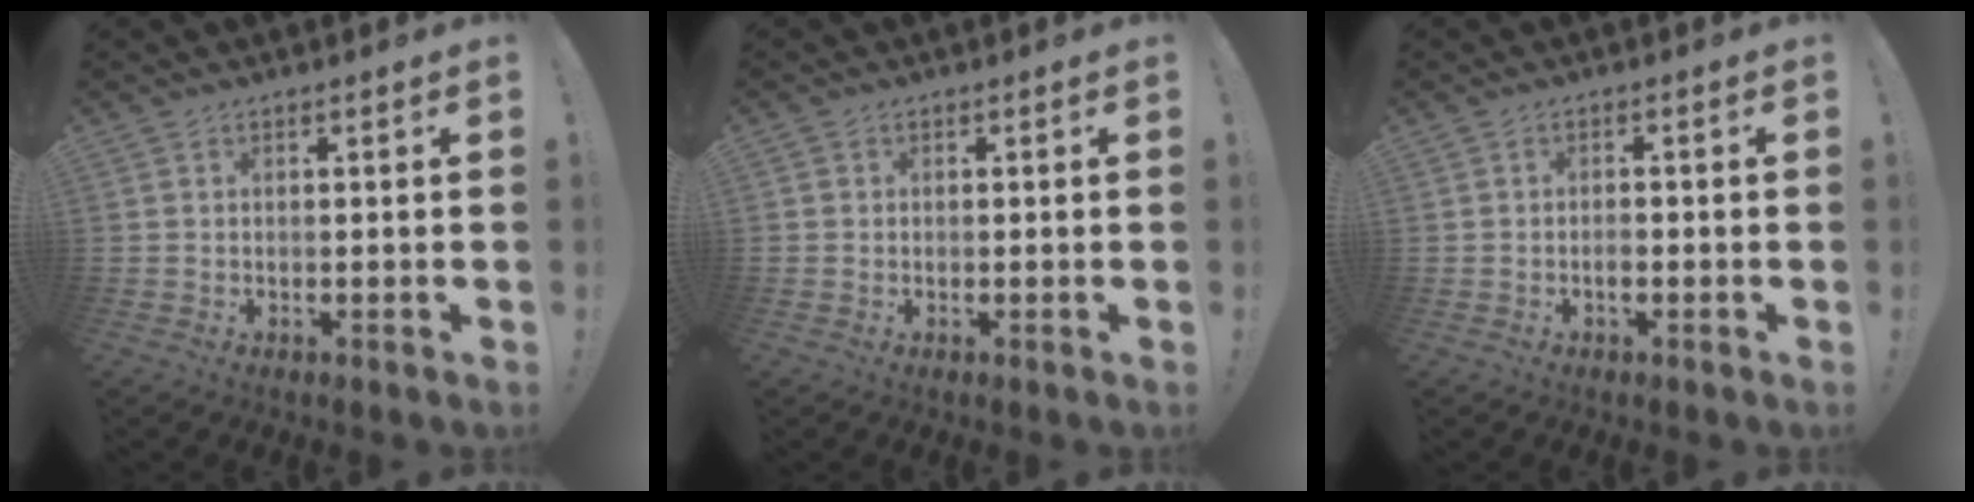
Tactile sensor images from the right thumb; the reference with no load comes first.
{"total": 0.8, "force": [0.4, 0.6, -0.2], "torque": [0.005, 0.001, 0.009]}
{"total": 1.4, "force": [-0.6, 0.7, 1.1], "torque": [-0.009, -0.002, -0.012]}